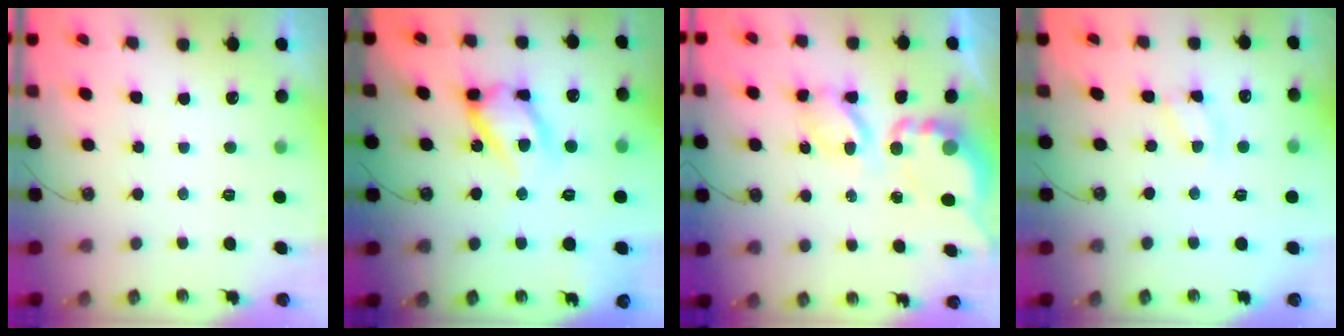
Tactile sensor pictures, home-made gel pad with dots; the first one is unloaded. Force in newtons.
{"total": 16.7, "press": 16.6, "slide": 1.6}
{"total": 8.3, "press": 8.2, "slide": 0.7}
{"total": 4.2, "press": 4.2, "slide": 0.1}